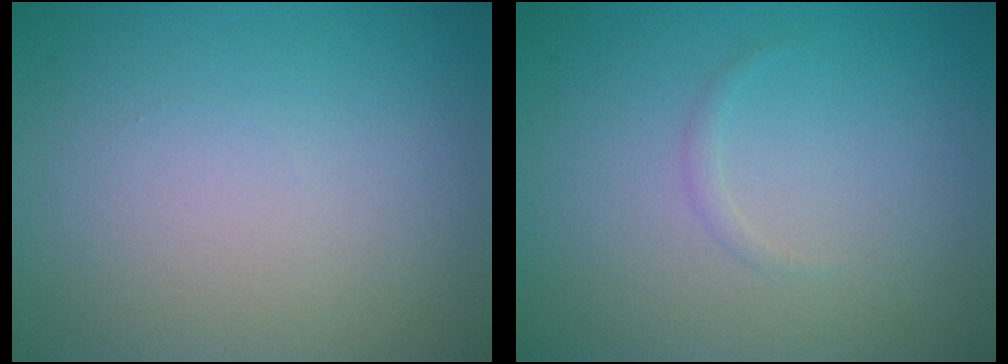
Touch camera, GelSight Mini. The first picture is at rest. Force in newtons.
{"total": 0.5, "press": 0.5, "slide": 0.0}